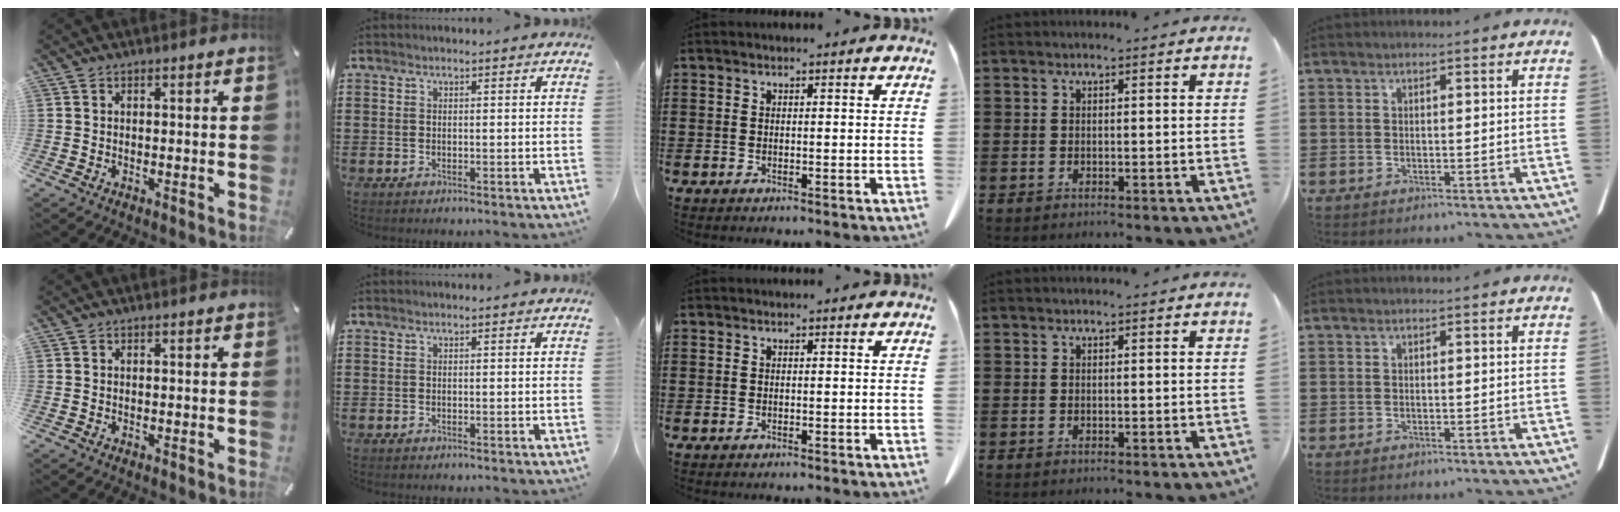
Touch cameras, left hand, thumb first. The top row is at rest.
{}